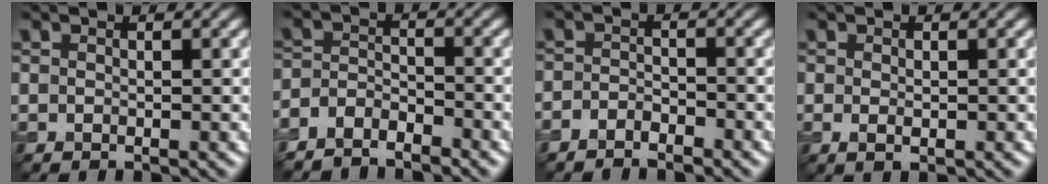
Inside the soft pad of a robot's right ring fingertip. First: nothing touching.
{"total": 3.3, "force": [-3.1, 0.9, 0.6], "torque": [-0.008, -0.003, -0.066]}
{"total": 1.9, "force": [-1.8, 0.3, 0.2], "torque": [-0.002, -0.002, -0.042]}
{"total": 0.9, "force": [0.0, 0.3, 0.9], "torque": [-0.016, -0.003, 0.000]}